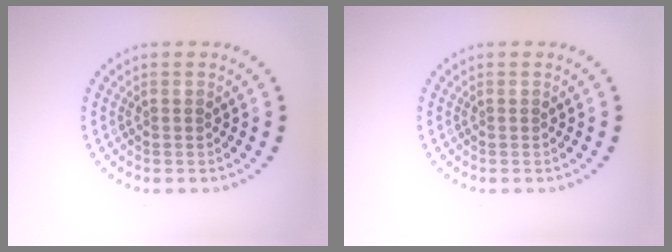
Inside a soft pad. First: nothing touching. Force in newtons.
{"total": 0.0}